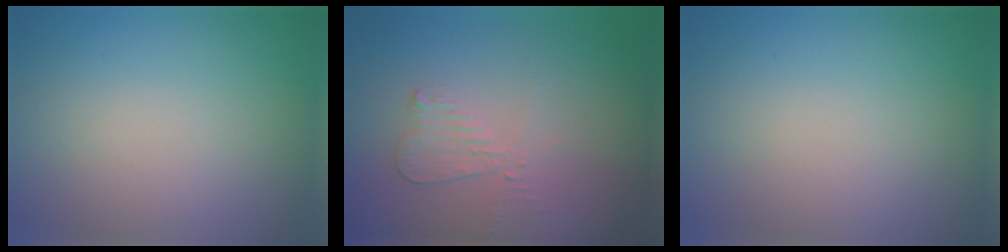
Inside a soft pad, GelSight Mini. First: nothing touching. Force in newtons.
{"total": 2.1, "press": 2.0, "slide": 0.5}
{"total": 0.0}